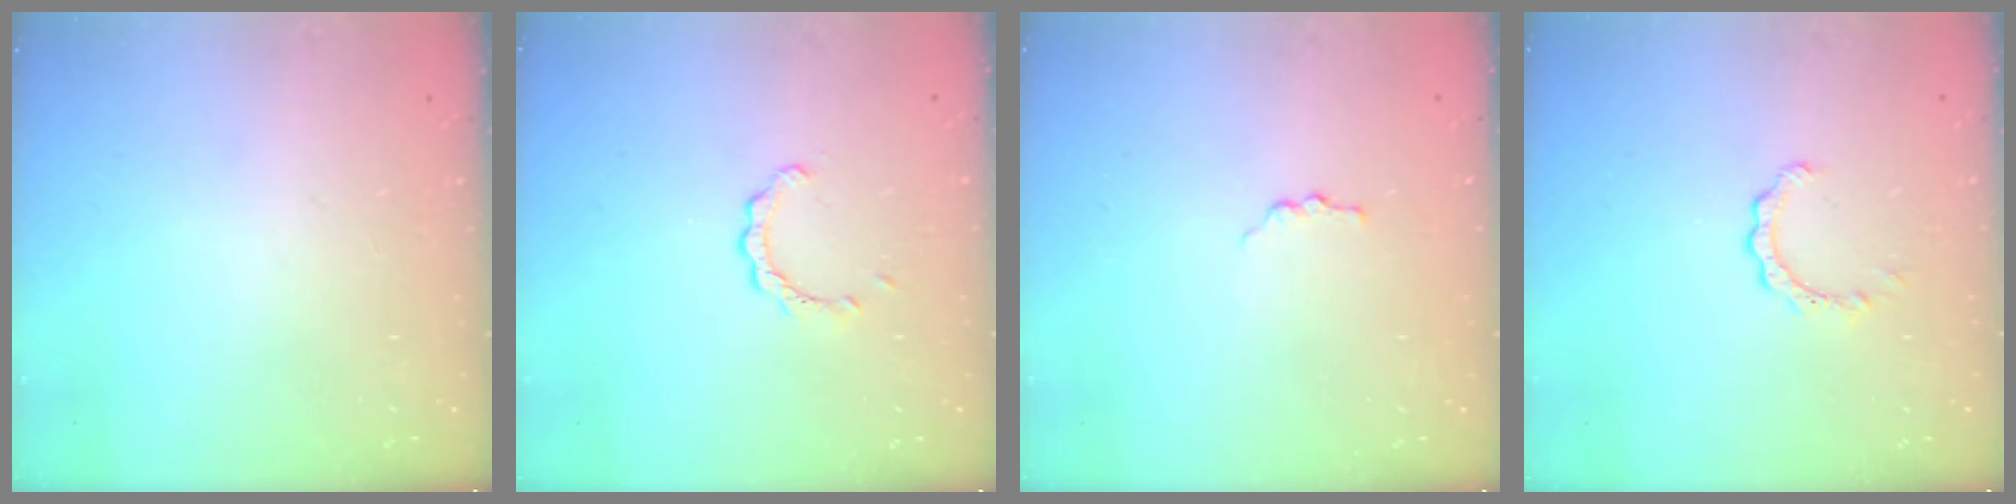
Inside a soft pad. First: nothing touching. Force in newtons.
{"total": 2.2, "press": 2.2, "slide": 0.1}
{"total": 2.9, "press": 2.9, "slide": 0.3}
{"total": 2.2, "press": 2.1, "slide": 0.3}